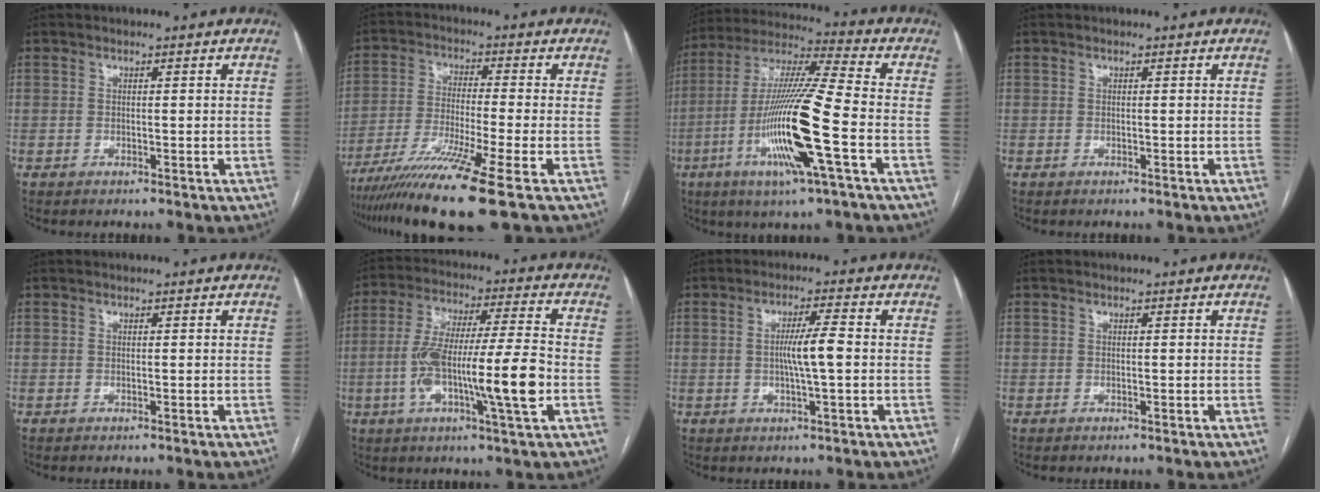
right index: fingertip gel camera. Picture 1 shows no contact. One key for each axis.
{"total": 12.9, "fx": -8.7, "fy": -1.8, "fz": 9.4, "tx": -0.182, "ty": -0.039, "tz": -0.151}
{"total": 18.1, "fx": -5.5, "fy": -0.2, "fz": 17.3, "tx": -0.346, "ty": -0.014, "tz": -0.109}
{"total": 0.0}
{"total": 0.0}
{"total": 15.3, "fx": -3.3, "fy": 0.8, "fz": 14.9, "tx": -0.276, "ty": 0.006, "tz": -0.060}
{"total": 5.2, "fx": -0.2, "fy": -0.1, "fz": 5.2, "tx": -0.094, "ty": 0.000, "tz": -0.005}
{"total": 0.0}